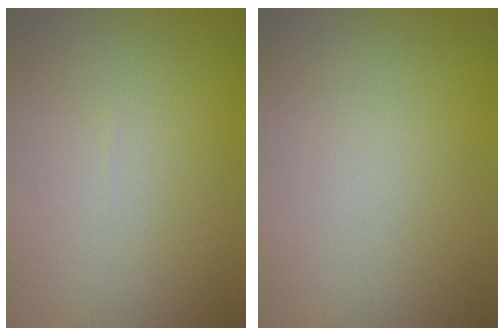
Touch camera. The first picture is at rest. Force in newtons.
{"total": 0.0}